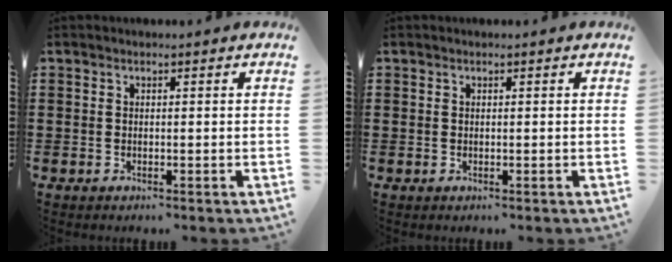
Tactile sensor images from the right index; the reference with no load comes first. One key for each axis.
{"total": 0.0}